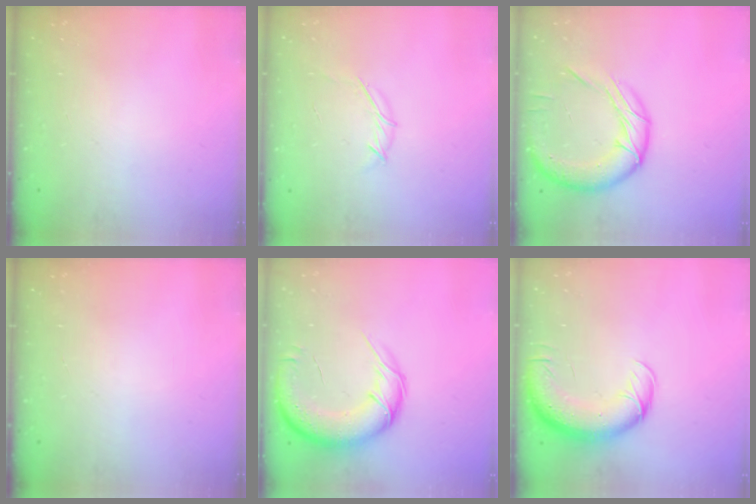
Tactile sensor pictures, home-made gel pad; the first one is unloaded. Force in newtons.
{"total": 3.8, "press": 3.7, "slide": 0.8}
{"total": 16.9, "press": 16.9, "slide": 1.5}
{"total": 0.0}
{"total": 17.2, "press": 16.7, "slide": 4.1}
{"total": 13.7, "press": 13.3, "slide": 3.1}